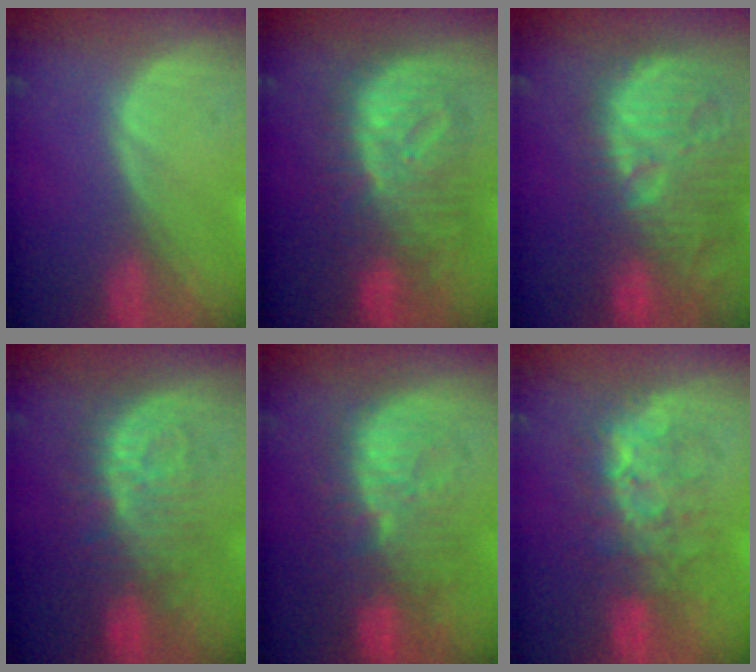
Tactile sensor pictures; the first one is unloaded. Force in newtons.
{"total": 10.4, "press": 10.4, "slide": 0.8}
{"total": 14.0, "press": 12.8, "slide": 5.8}
{"total": 9.4, "press": 8.5, "slide": 3.9}
{"total": 11.1, "press": 9.9, "slide": 5.0}
{"total": 7.7, "press": 7.6, "slide": 1.4}